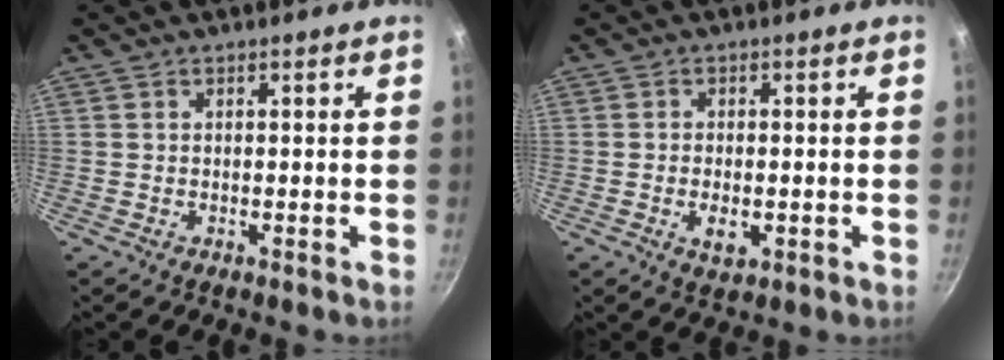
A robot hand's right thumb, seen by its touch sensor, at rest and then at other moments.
{"total": 4.1, "force": [-1.0, 2.3, 3.2], "torque": [-0.058, -0.001, -0.014]}